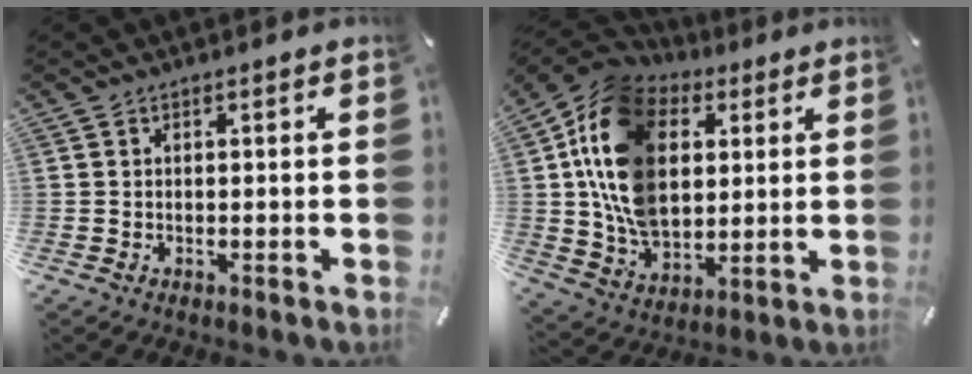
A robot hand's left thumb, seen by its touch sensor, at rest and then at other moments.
{"total": 19.4, "force": [3.8, 14.6, 12.3], "torque": [-0.257, -0.008, 0.072]}